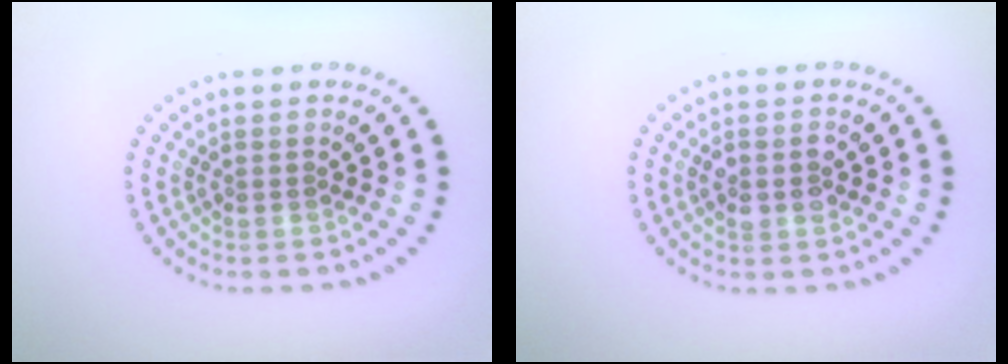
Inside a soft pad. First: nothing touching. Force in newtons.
{"total": 2.3, "press": 2.3, "slide": 0.2}